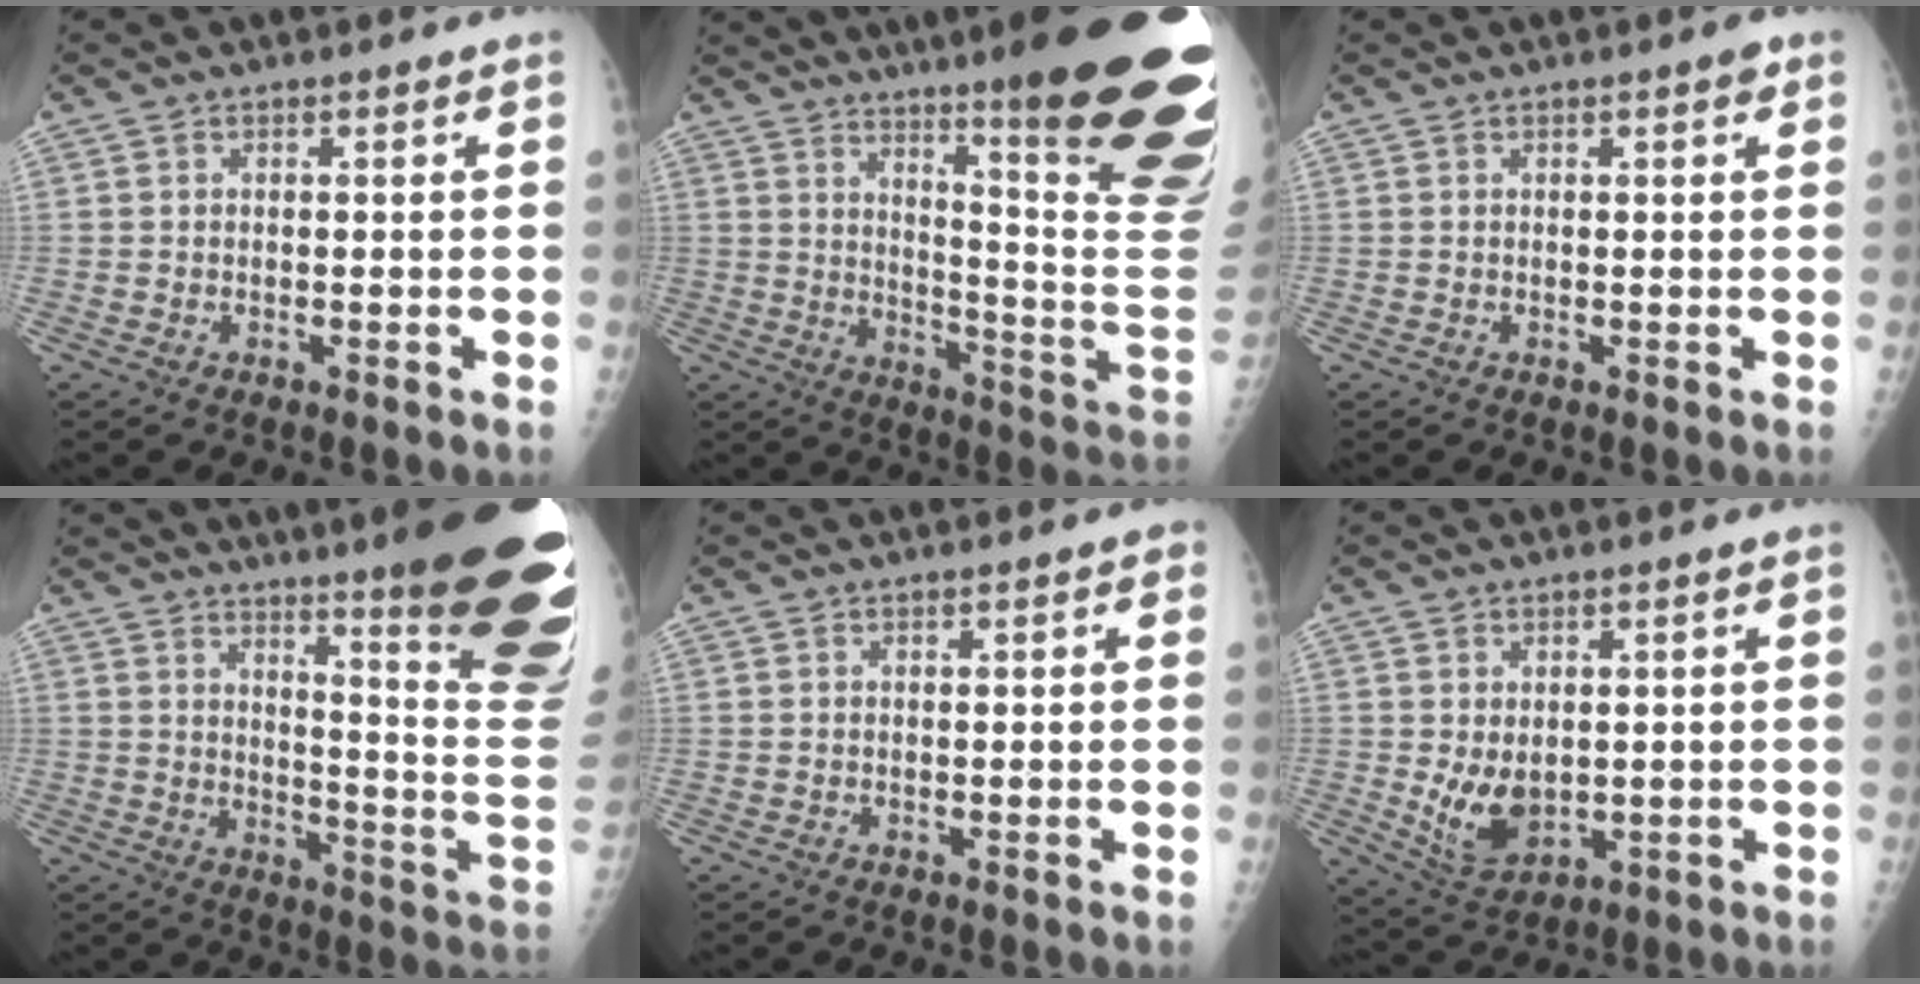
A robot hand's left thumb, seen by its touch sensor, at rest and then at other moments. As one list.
[{"total": 29.6, "force": [16.5, 4.0, 24.2], "torque": [-0.230, -0.080, 0.235]}, {"total": 1.6, "force": [0.9, 0.5, 1.3], "torque": [-0.016, 0.000, 0.009]}, {"total": 28.3, "force": [17.7, 3.7, 21.8], "torque": [-0.203, -0.101, 0.235]}, {"total": 1.5, "force": [0.7, 0.5, 1.3], "torque": [-0.015, 0.002, 0.008]}, {"total": 7.5, "force": [0.0, 5.1, 5.5], "torque": [-0.083, -0.018, 0.020]}]